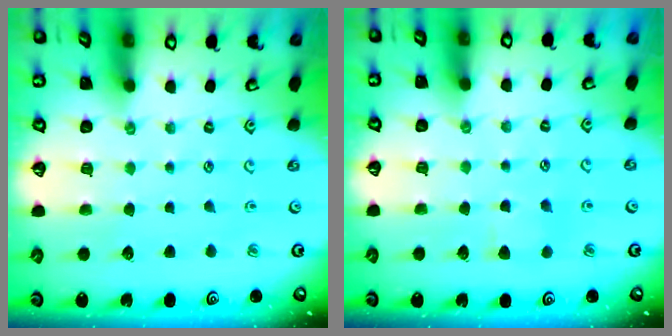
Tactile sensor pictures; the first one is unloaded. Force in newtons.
{"total": 4.5, "press": 4.5, "slide": 0.7}